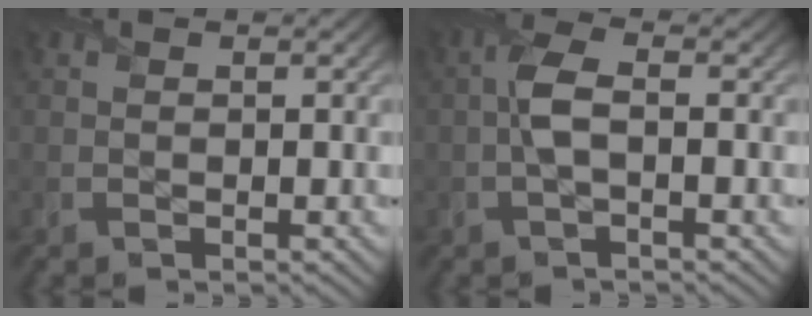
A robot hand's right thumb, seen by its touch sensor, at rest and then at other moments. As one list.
[{"total": 3.4, "force": [-0.4, 1.1, 3.2], "torque": [-0.070, 0.007, -0.011]}]